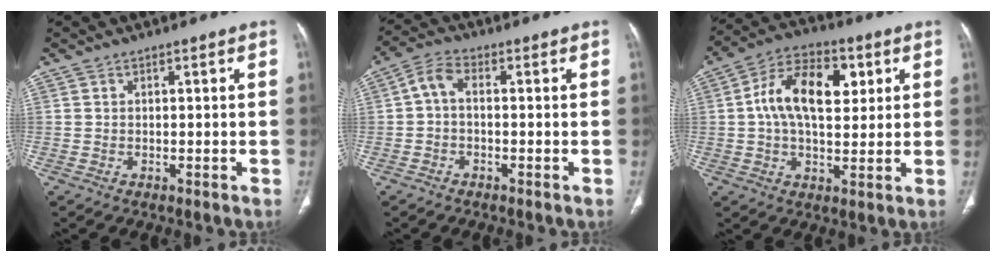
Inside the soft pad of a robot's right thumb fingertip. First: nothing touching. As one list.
[{"total": 4.1, "force": [-0.4, 2.3, 3.4], "torque": [-0.065, 0.018, -0.016]}, {"total": 14.5, "force": [3.1, 8.3, 11.4], "torque": [-0.175, 0.012, 0.047]}]